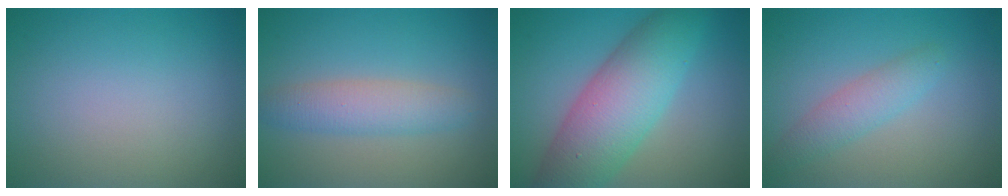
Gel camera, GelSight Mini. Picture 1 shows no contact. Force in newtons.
{"total": 3.4, "press": 3.4, "slide": 0.1}
{"total": 8.8, "press": 8.8, "slide": 0.3}
{"total": 2.5, "press": 2.5, "slide": 0.0}